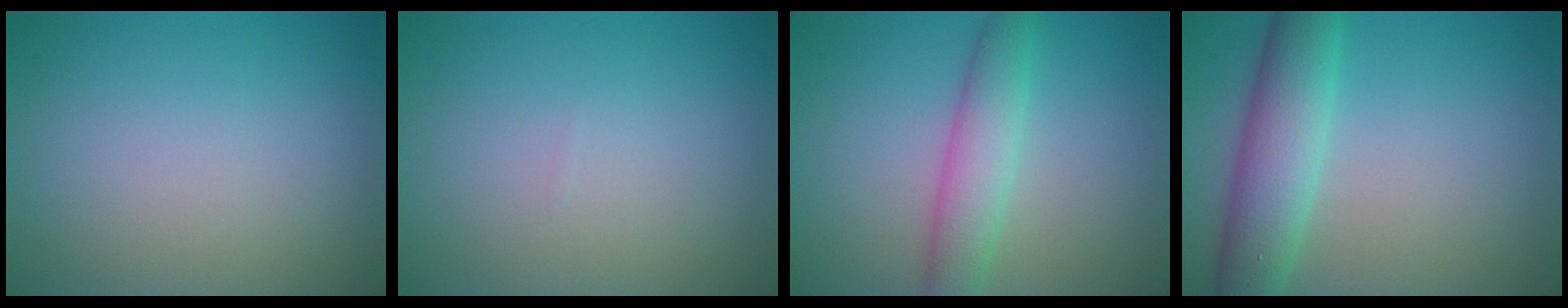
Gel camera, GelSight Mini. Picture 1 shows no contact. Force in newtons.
{"total": 0.0}
{"total": 3.9, "press": 3.9, "slide": 0.1}
{"total": 5.8, "press": 5.8, "slide": 0.1}